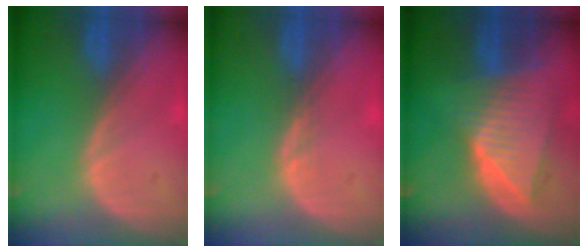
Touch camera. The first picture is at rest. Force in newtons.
{"total": 1.0, "press": 0.8, "slide": 0.7}
{"total": 9.1, "press": 8.0, "slide": 4.3}